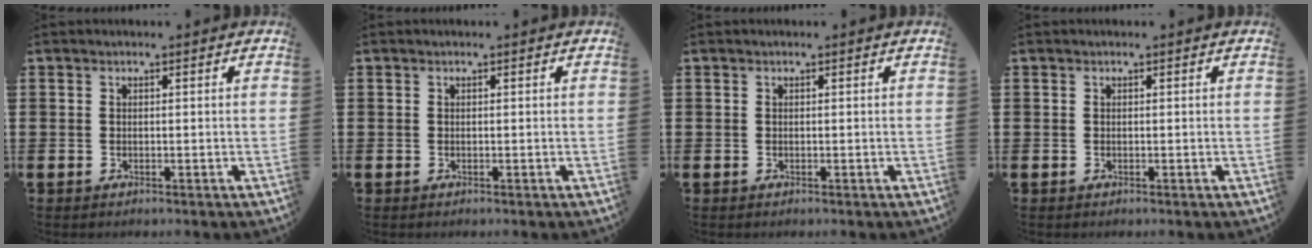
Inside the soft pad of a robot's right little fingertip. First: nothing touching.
{"total": 0.0}
{"total": 0.0}
{"total": 0.0}